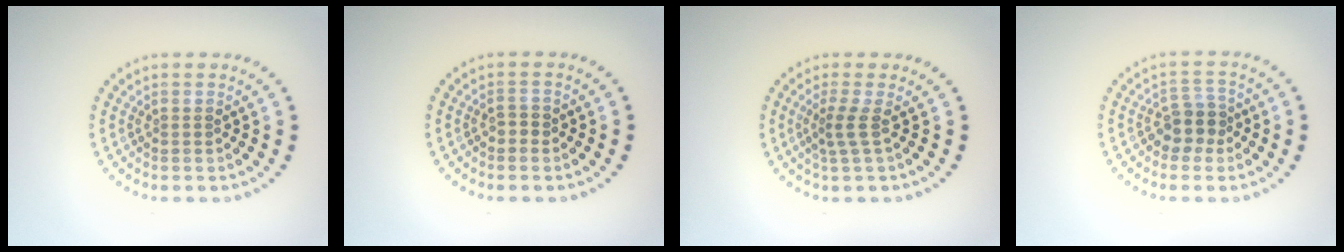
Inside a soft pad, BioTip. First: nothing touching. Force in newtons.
{"total": 0.9, "press": 0.8, "slide": 0.4}
{"total": 1.8, "press": 1.2, "slide": 1.3}
{"total": 2.6, "press": 2.3, "slide": 1.3}